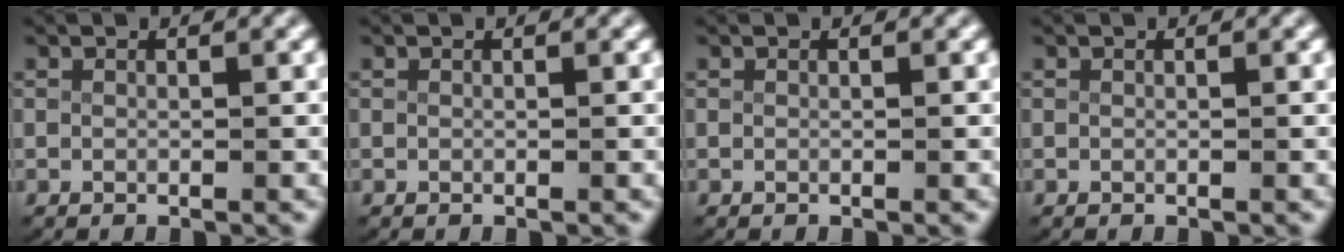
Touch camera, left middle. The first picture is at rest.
{"total": 0.0}
{"total": 0.0}
{"total": 0.0}